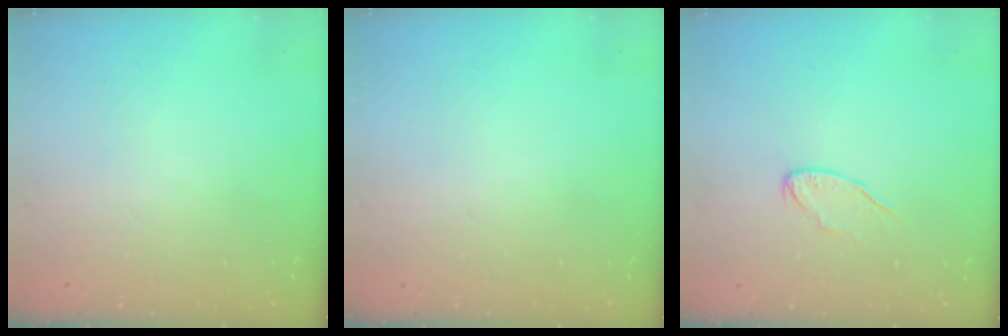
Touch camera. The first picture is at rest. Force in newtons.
{"total": 0.0}
{"total": 6.2, "press": 6.1, "slide": 0.4}